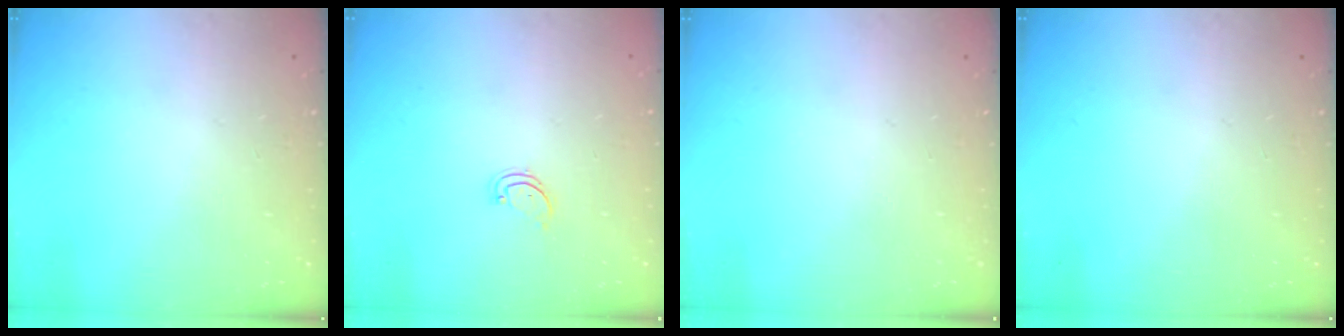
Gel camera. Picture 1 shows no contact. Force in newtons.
{"total": 1.9, "press": 1.9, "slide": 0.2}
{"total": 0.0}
{"total": 0.0}